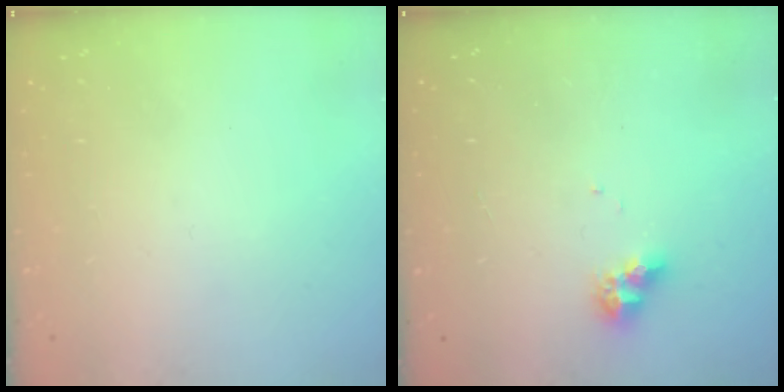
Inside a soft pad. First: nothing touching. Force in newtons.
{"total": 7.4, "press": 7.3, "slide": 1.0}